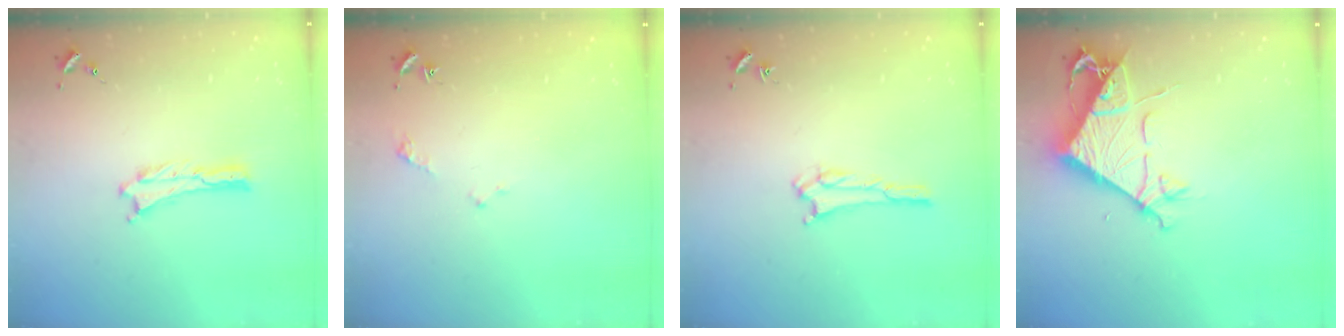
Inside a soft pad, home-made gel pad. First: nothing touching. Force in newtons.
{"total": 2.3, "press": 2.2, "slide": 0.3}
{"total": 1.9, "press": 1.9, "slide": 0.2}
{"total": 7.6, "press": 7.6, "slide": 0.4}